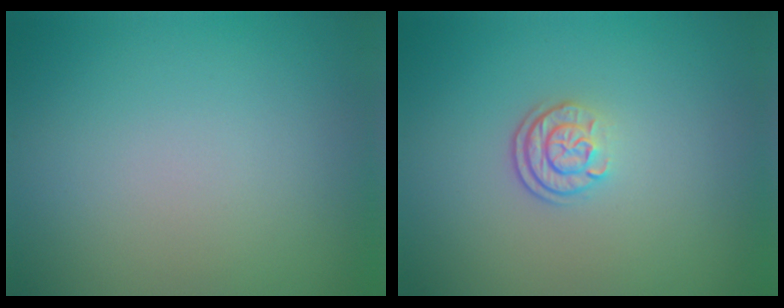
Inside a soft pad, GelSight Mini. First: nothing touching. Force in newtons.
{"total": 2.1, "press": 1.8, "slide": 1.2}